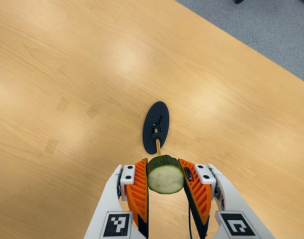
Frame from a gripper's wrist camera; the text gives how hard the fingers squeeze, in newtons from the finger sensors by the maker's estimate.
{"total": 10.3, "left": 9.8, "right": 10.8}